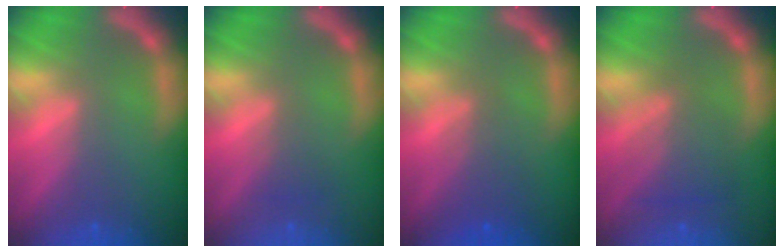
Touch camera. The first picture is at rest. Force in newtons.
{"total": 1.5}
{"total": 3.0}
{"total": 4.5}